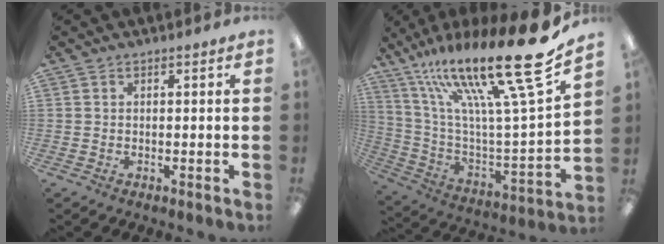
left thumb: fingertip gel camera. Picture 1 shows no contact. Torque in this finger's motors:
{"motor_torque": [0.61, 0.41, 1.63, -1.17, 0.17]}